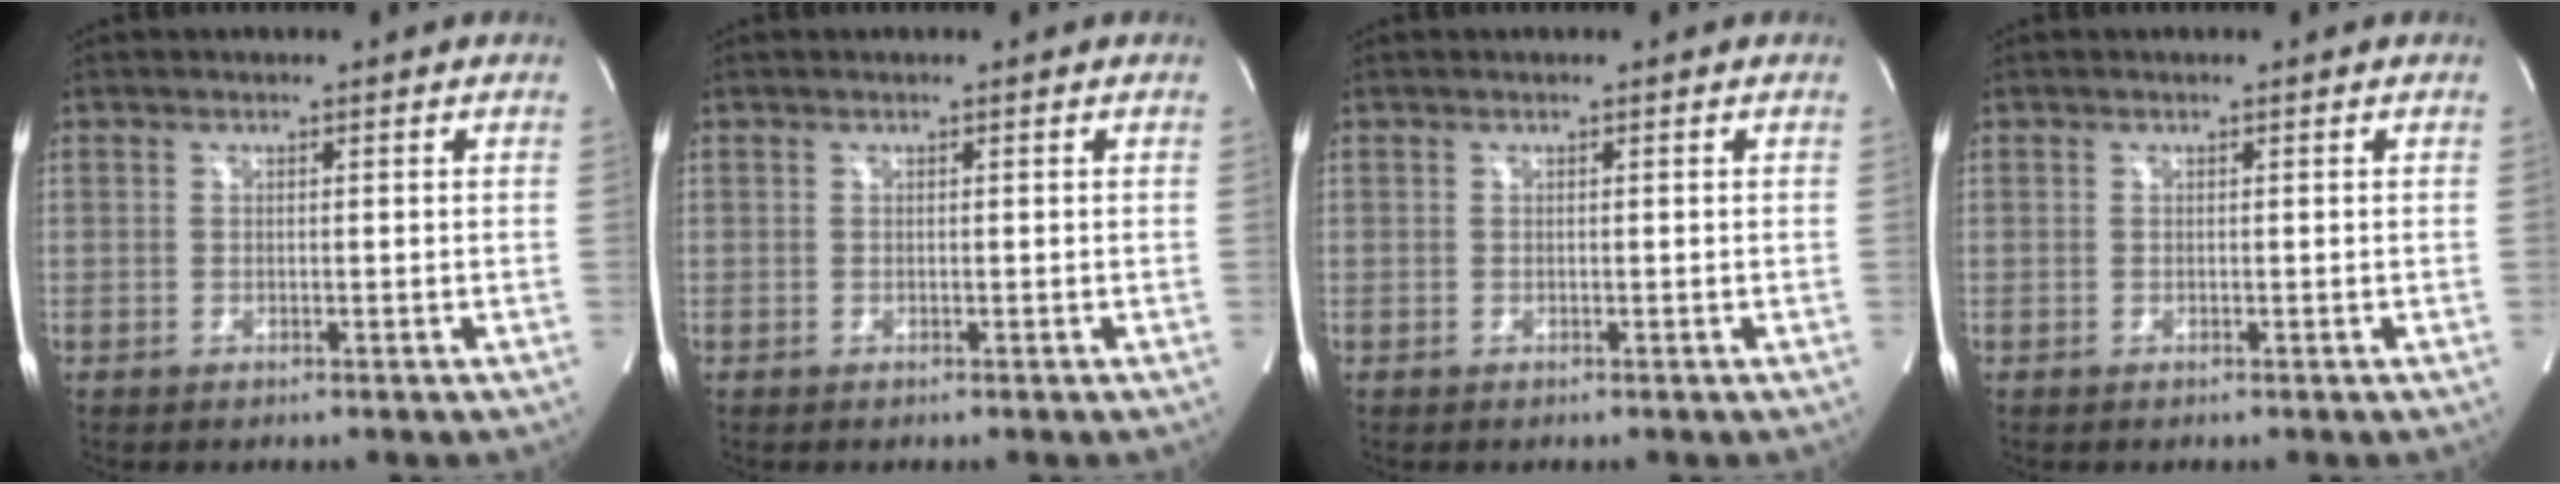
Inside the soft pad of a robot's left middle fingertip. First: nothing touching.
{"total": 0.0}
{"total": 0.0}
{"total": 0.0}